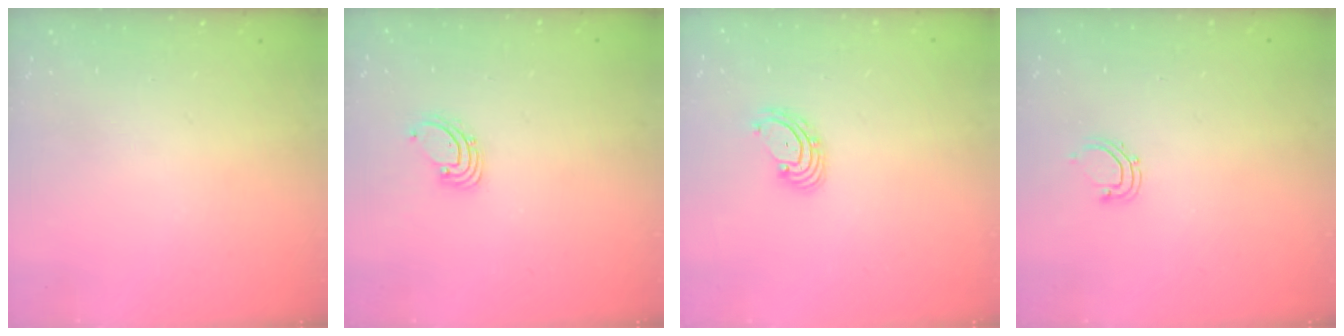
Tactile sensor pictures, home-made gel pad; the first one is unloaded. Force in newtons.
{"total": 1.6, "press": 1.6, "slide": 0.1}
{"total": 3.3, "press": 3.2, "slide": 0.5}
{"total": 3.7, "press": 3.6, "slide": 0.8}